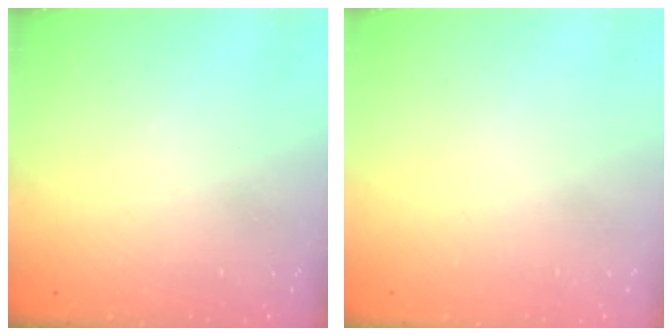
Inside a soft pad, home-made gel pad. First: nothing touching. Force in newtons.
{"total": 1.5, "press": 1.5, "slide": 0.1}